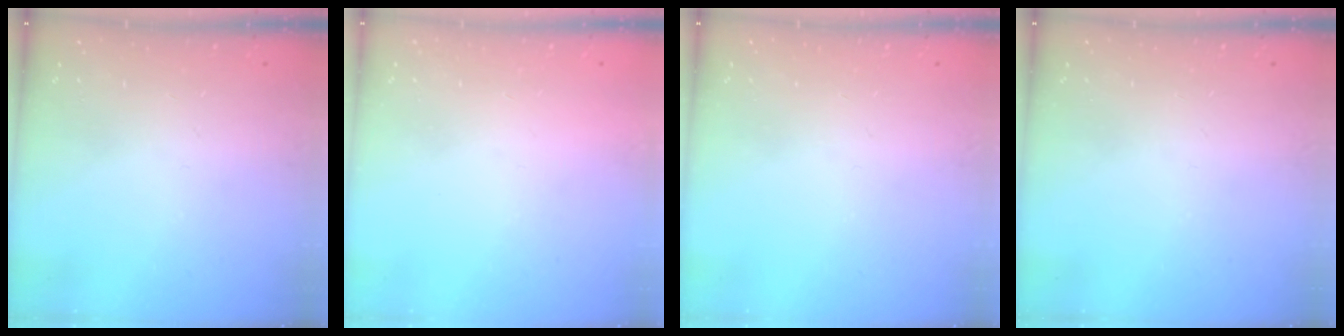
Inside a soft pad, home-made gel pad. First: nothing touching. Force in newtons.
{"total": 1.5, "press": 1.5, "slide": 0.1}
{"total": 0.0}
{"total": 0.0}